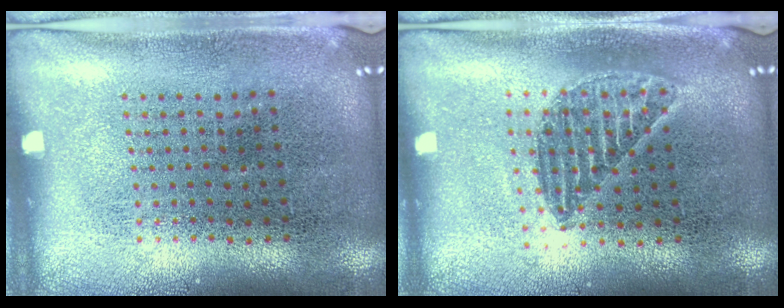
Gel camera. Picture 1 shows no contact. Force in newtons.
{"total": 1.2, "press": 1.1, "slide": 0.4}